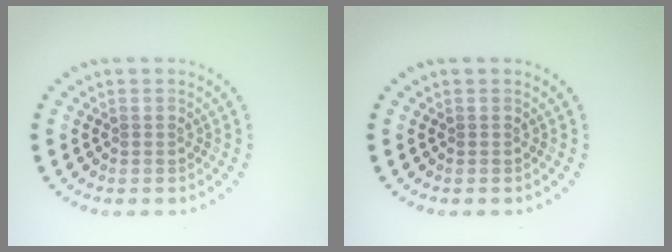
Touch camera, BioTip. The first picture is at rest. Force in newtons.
{"total": 0.0}